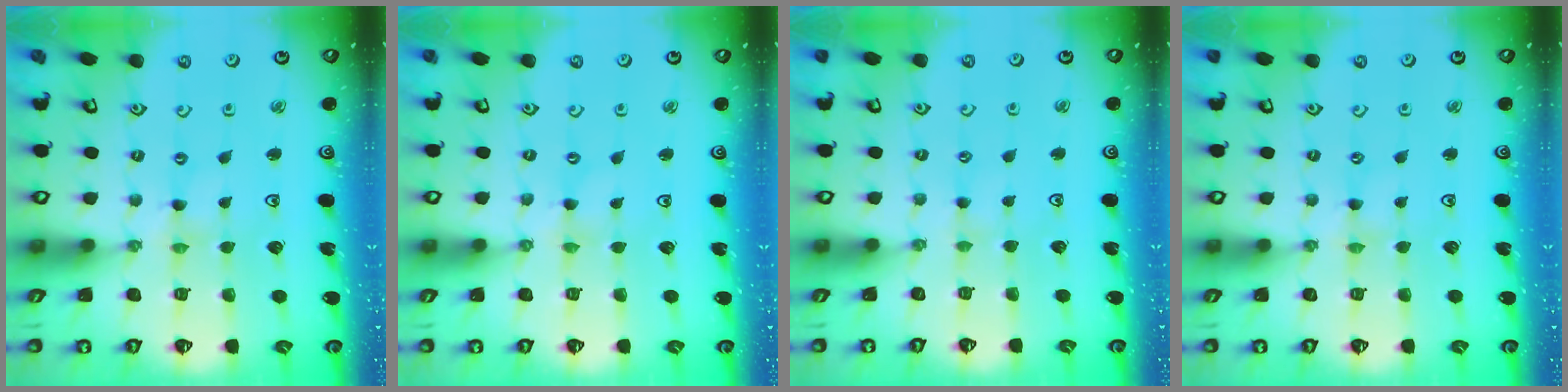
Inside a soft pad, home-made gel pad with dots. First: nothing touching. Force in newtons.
{"total": 0.0}
{"total": 1.7, "press": 1.7, "slide": 0.4}
{"total": 0.8, "press": 0.8, "slide": 0.2}